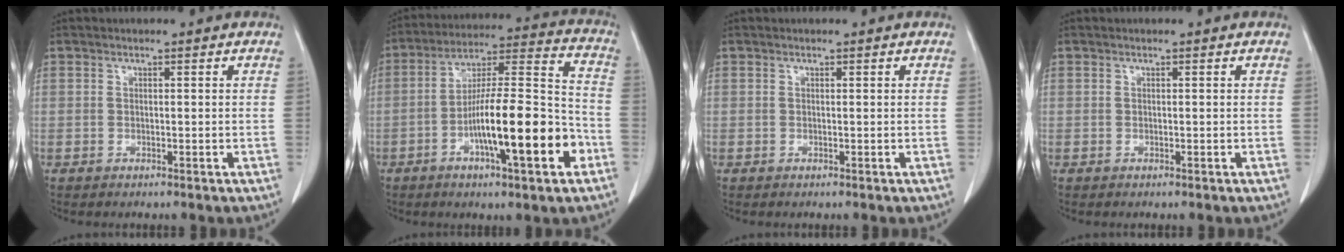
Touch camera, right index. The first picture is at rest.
{"total": 17.6, "force": [-6.3, 2.3, 16.2], "torque": [-0.270, 0.005, -0.100]}
{"total": 0.0}
{"total": 0.0}